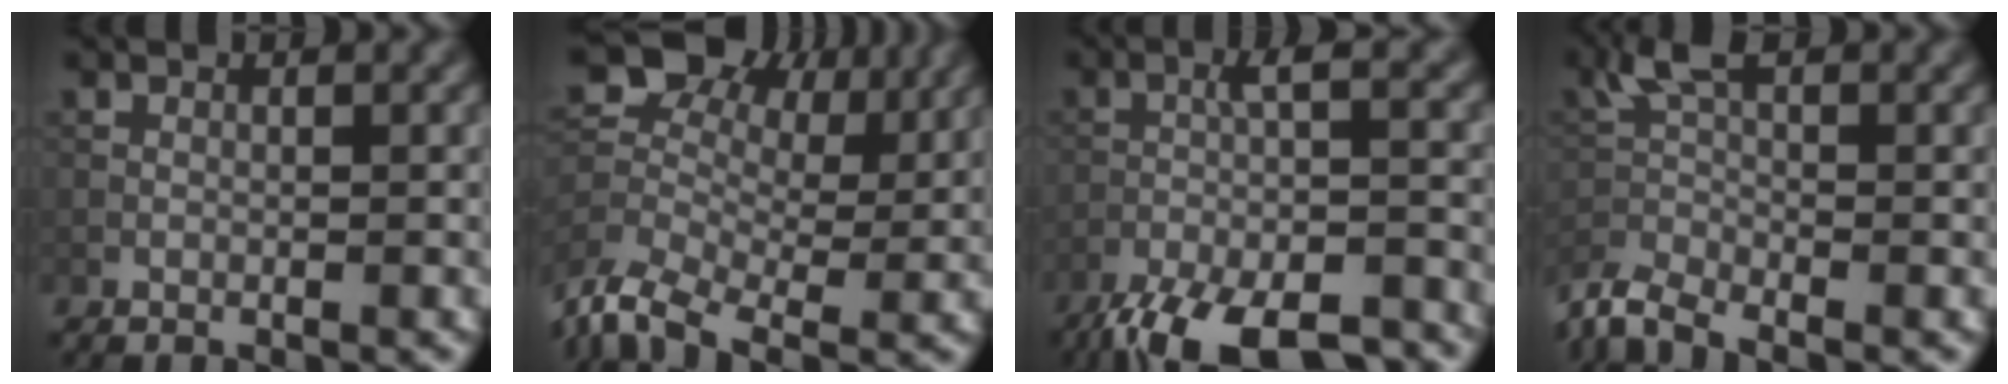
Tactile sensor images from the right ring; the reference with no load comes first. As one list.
[{"total": 8.3, "force": [-1.4, 5.5, 6.0], "torque": [-0.131, 0.017, -0.046]}, {"total": 10.6, "force": [-7.2, 2.3, 7.4], "torque": [-0.131, -0.004, -0.127]}, {"total": 4.5, "force": [-3.2, 1.0, 3.0], "torque": [-0.065, -0.005, -0.075]}]